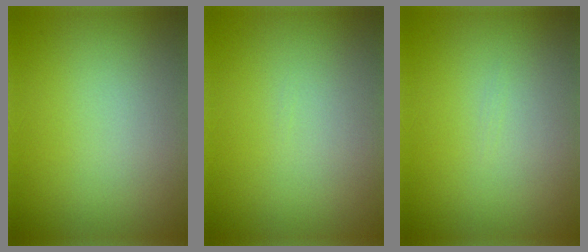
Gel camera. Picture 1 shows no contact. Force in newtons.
{"total": 0.0}
{"total": 0.0}